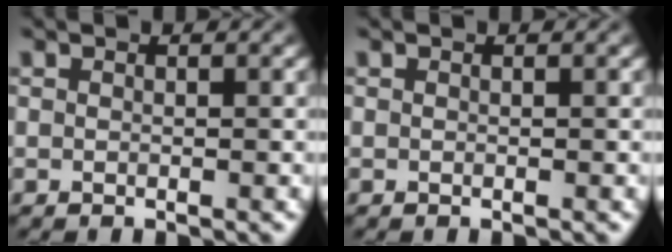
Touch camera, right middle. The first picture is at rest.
{"total": 0.0}